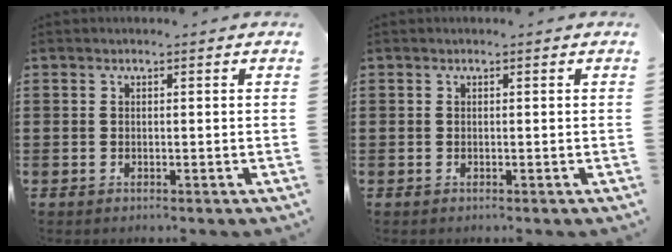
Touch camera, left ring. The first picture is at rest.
{"total": 0.0}